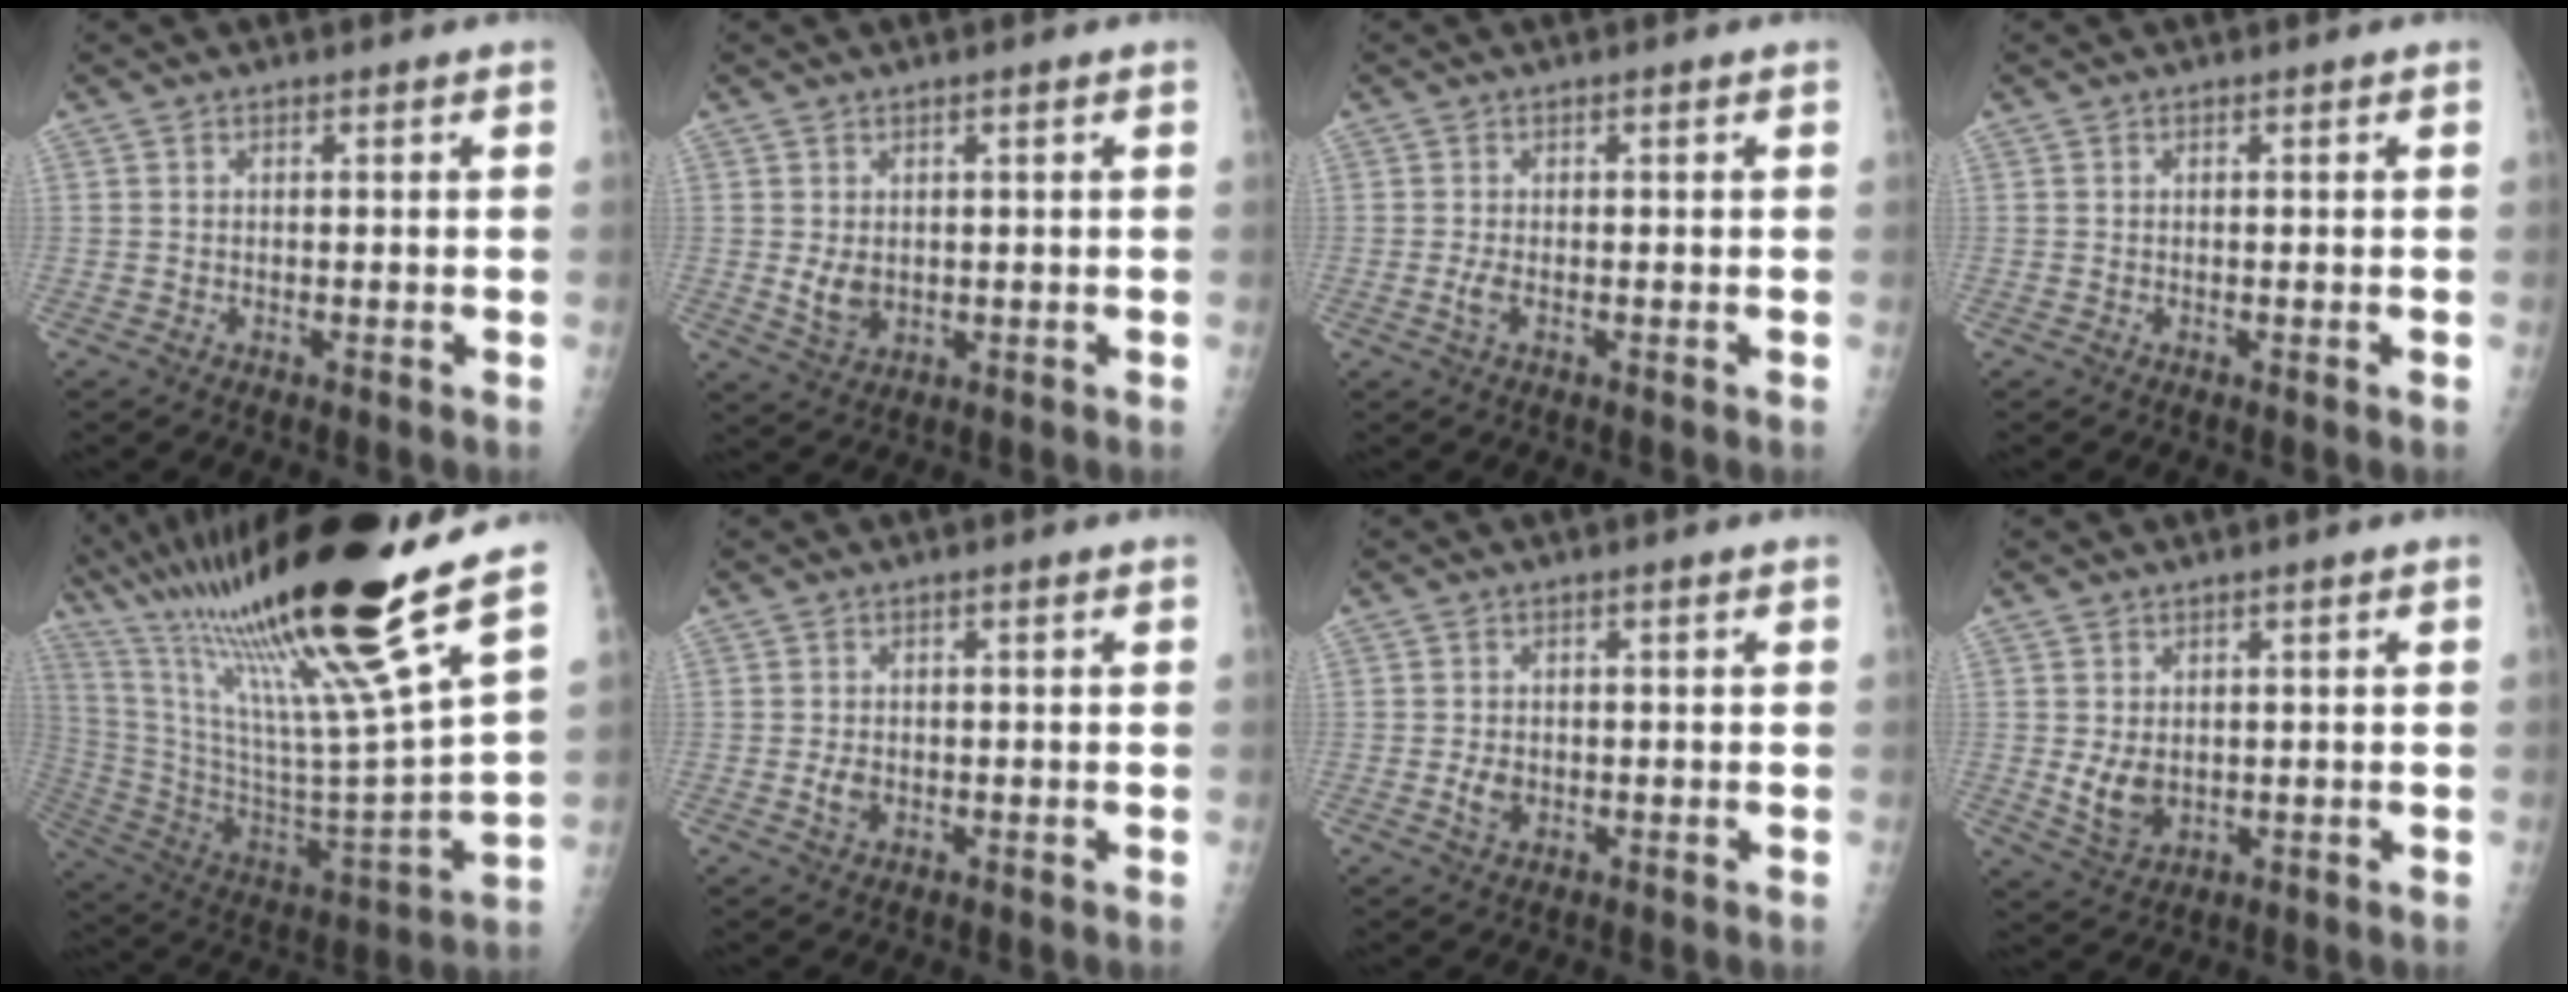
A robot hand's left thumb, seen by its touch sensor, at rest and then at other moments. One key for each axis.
{"total": 4.1, "fx": 0.4, "fy": 2.8, "fz": 3.0, "tx": -0.037, "ty": -0.011, "tz": 0.017}
{"total": 1.9, "fx": -0.2, "fy": 0.6, "fz": 1.8, "tx": -0.042, "ty": 0.000, "tz": -0.003}
{"total": 0.0}
{"total": 34.9, "fx": 23.5, "fy": 3.1, "fz": 25.6, "tx": -0.457, "ty": -0.101, "tz": 0.402}
{"total": 2.2, "fx": -0.4, "fy": 1.5, "fz": 1.6, "tx": -0.026, "ty": 0.001, "tz": -0.006}
{"total": 2.5, "fx": -0.4, "fy": 1.8, "fz": 1.7, "tx": -0.027, "ty": 0.001, "tz": -0.006}
{"total": 5.1, "fx": 0.4, "fy": 3.4, "fz": 3.8, "tx": -0.054, "ty": -0.012, "tz": 0.021}